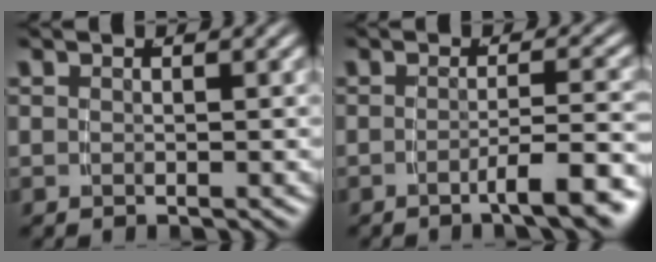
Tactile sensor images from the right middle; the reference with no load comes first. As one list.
[{"total": 3.9, "force": [-2.6, -0.1, 2.9], "torque": [-0.037, 0.000, -0.042]}]